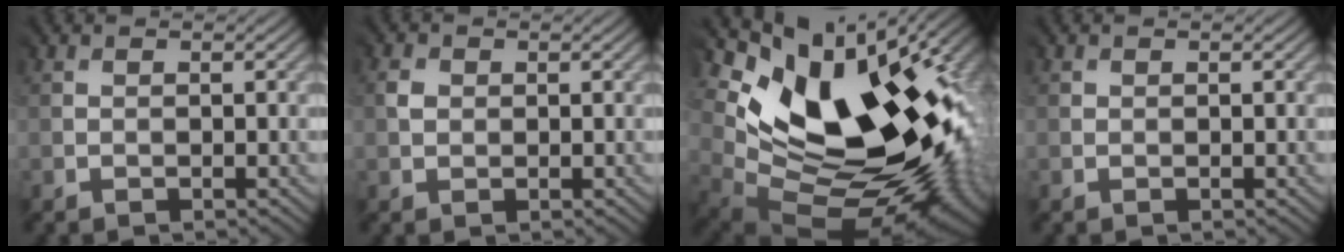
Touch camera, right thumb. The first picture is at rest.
{"total": 1.7, "force": [0.5, 1.6, -0.2], "torque": [0.006, -0.002, 0.007]}
{"total": 16.3, "force": [5.1, 10.1, 11.7], "torque": [-0.187, -0.007, 0.101]}
{"total": 0.6, "force": [0.4, 0.4, 0.0], "torque": [0.003, 0.000, 0.007]}